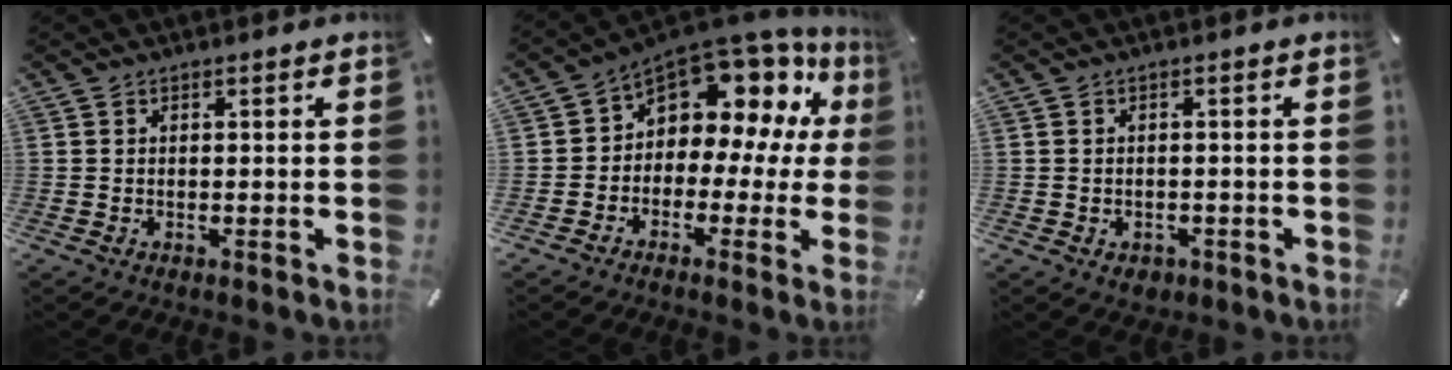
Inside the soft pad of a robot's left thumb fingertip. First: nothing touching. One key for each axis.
{"total": 11.6, "fx": 6.4, "fy": 7.3, "fz": 6.2, "tx": -0.093, "ty": -0.067, "tz": 0.107}
{"total": 2.0, "fx": -0.9, "fy": 1.6, "fz": 0.7, "tx": -0.010, "ty": 0.005, "tz": -0.019}